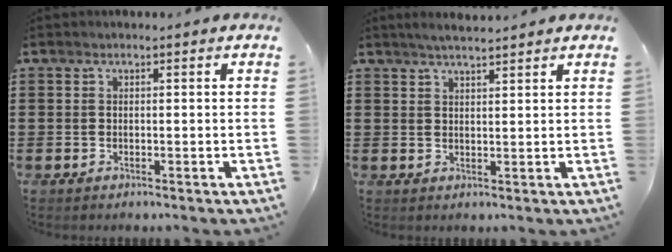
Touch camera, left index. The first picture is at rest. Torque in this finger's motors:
{"motor_torque": [0.21, 0.24, -0.18, 0.01]}